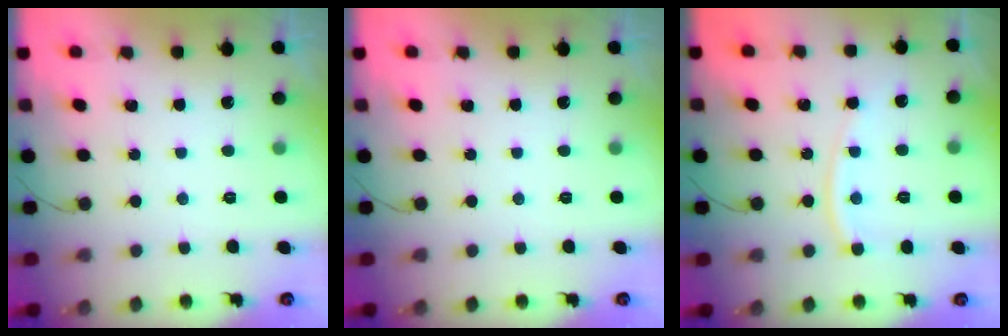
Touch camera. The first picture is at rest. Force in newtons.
{"total": 0.0}
{"total": 7.9, "press": 7.9, "slide": 1.0}